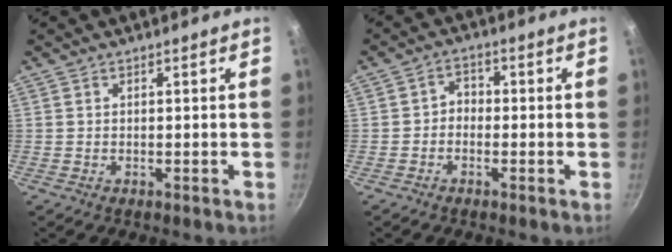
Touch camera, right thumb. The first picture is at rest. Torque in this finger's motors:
{"motor_torque": [-0.15, -0.08, -0.12, 0.12, 0.01]}